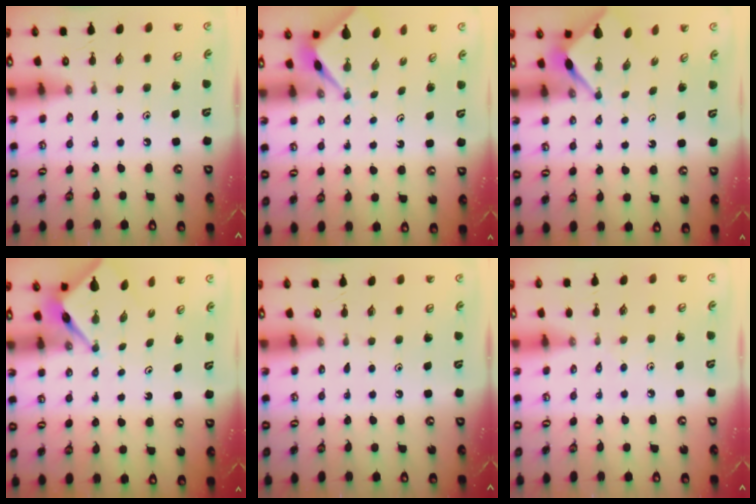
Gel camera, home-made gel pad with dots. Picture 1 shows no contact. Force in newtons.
{"total": 2.6, "press": 2.6, "slide": 0.0}
{"total": 3.0, "press": 2.9, "slide": 0.3}
{"total": 3.9, "press": 3.9, "slide": 0.2}
{"total": 0.0}
{"total": 3.1, "press": 3.1, "slide": 0.6}